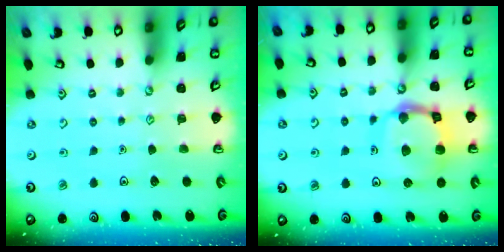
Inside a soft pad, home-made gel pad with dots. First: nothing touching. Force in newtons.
{"total": 14.1, "press": 14.1, "slide": 1.5}